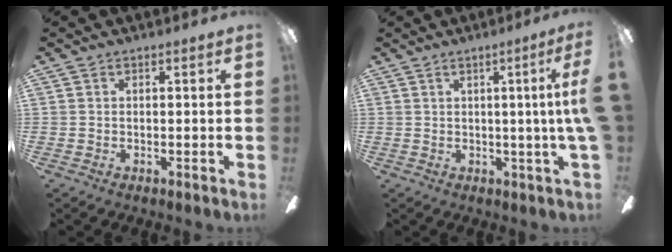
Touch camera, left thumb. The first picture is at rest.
{"total": 6.6, "force": [1.3, -0.2, 6.4], "torque": [-0.098, -0.010, 0.018]}